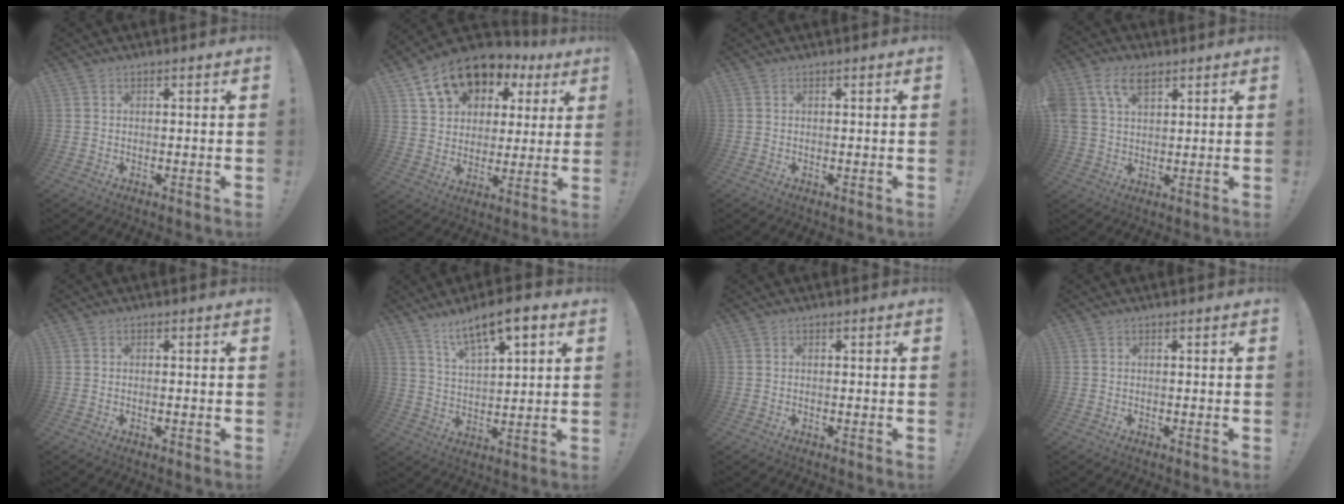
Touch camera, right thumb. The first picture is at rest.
{"total": 15.1, "force": [9.0, 10.0, 6.8], "torque": [-0.110, -0.047, 0.169]}
{"total": 0.0}
{"total": 9.5, "force": [5.0, 5.8, 5.8], "torque": [-0.120, -0.003, 0.097]}
{"total": 0.7, "force": [-0.4, 0.1, 0.5], "torque": [-0.013, 0.002, -0.006]}
{"total": 10.4, "force": [7.1, 3.1, 6.9], "torque": [-0.121, -0.035, 0.123]}
{"total": 0.0}
{"total": 0.0}